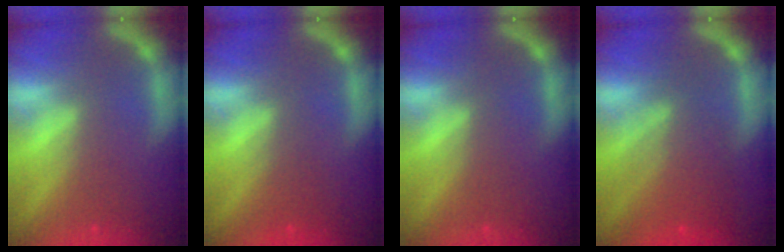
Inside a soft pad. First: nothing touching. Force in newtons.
{"total": 1.5}
{"total": 0.0}
{"total": 6.6}